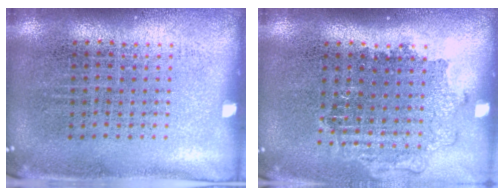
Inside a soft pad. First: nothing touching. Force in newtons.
{"total": 1.3, "press": 1.1, "slide": 0.6}